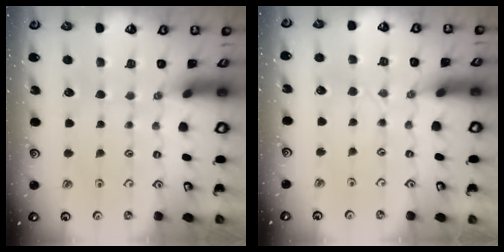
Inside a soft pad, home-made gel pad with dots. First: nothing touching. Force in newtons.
{"total": 2.0, "press": 2.0, "slide": 0.2}